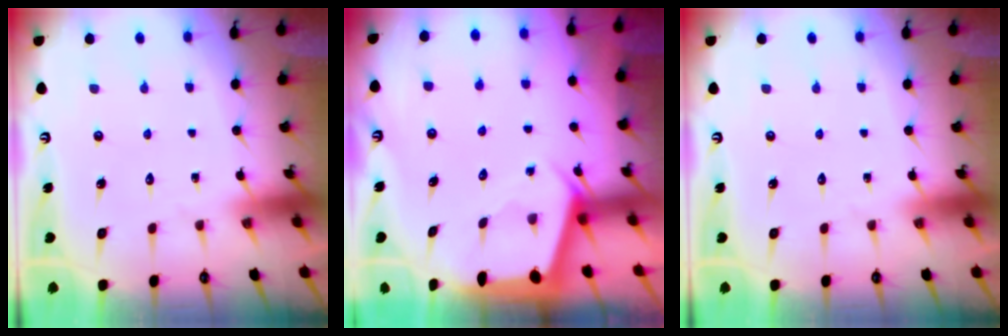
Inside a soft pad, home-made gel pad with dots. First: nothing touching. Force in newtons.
{"total": 2.5, "press": 2.5, "slide": 0.3}
{"total": 0.0}